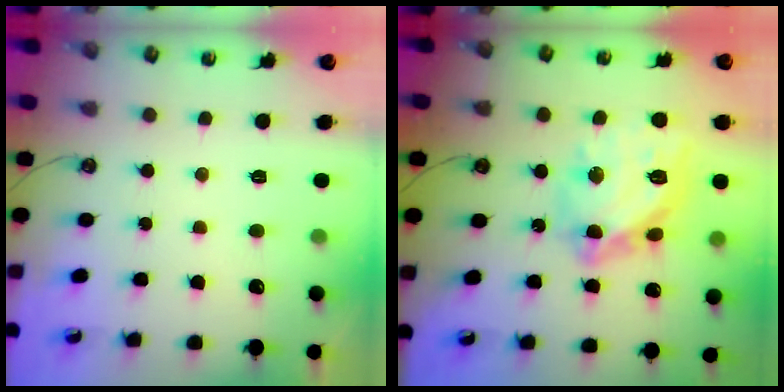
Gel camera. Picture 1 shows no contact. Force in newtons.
{"total": 17.8, "press": 17.7, "slide": 1.7}